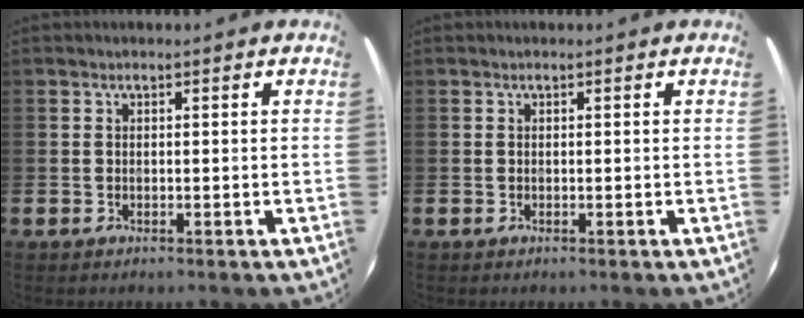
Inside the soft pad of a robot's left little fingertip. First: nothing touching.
{"total": 0.0}